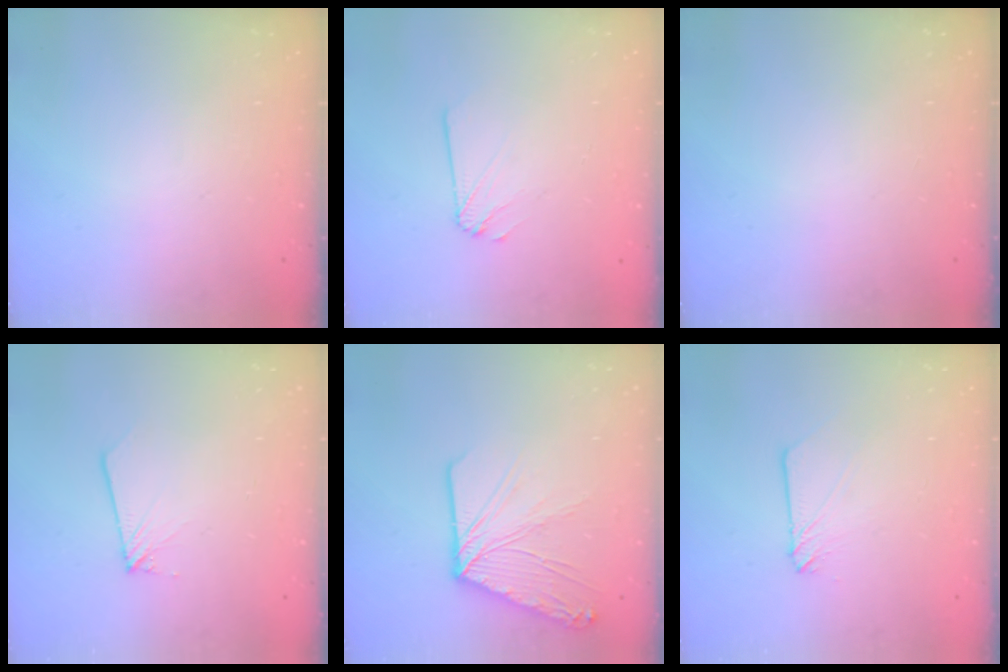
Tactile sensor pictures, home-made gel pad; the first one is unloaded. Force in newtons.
{"total": 2.2, "press": 2.2, "slide": 0.1}
{"total": 0.0}
{"total": 1.7, "press": 1.7, "slide": 0.1}
{"total": 12.8, "press": 12.7, "slide": 1.4}
{"total": 4.1, "press": 4.1, "slide": 0.4}